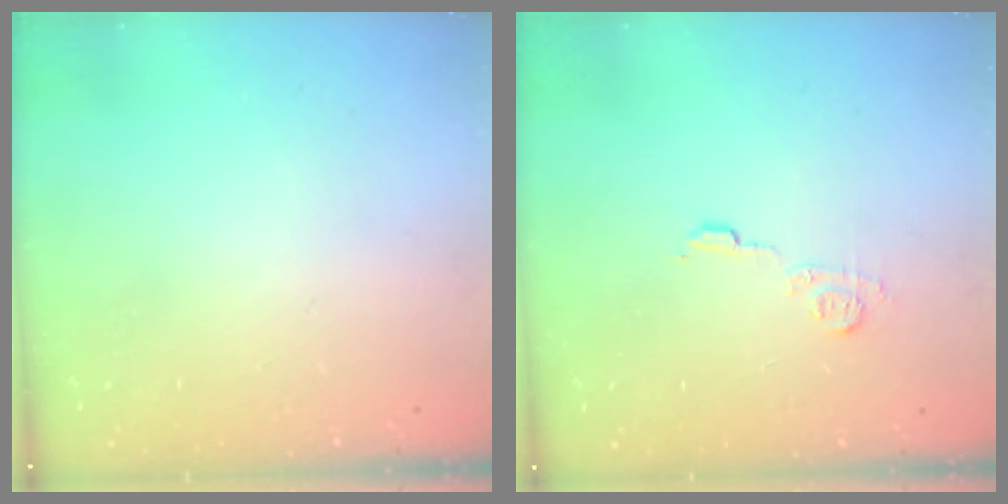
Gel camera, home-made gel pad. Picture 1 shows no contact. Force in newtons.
{"total": 7.8, "press": 7.8, "slide": 0.6}